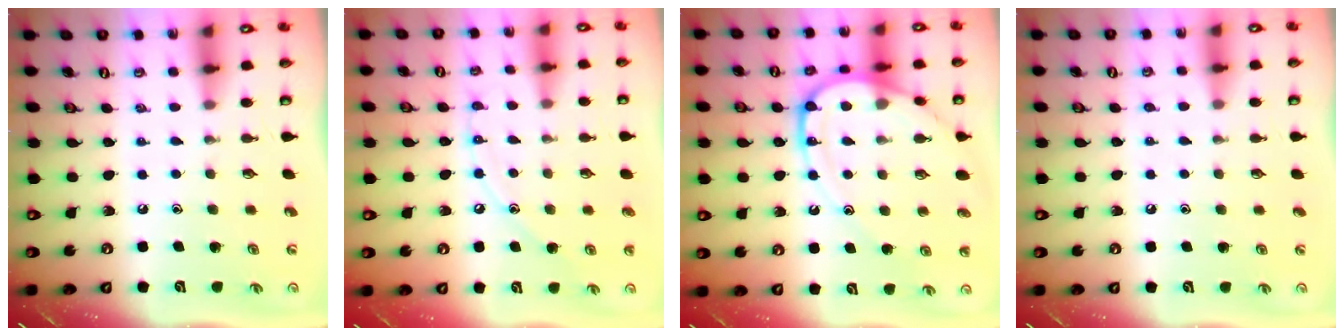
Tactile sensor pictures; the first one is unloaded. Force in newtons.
{"total": 7.4, "press": 7.3, "slide": 0.6}
{"total": 13.3, "press": 13.3, "slide": 1.3}
{"total": 3.2, "press": 3.2, "slide": 0.4}